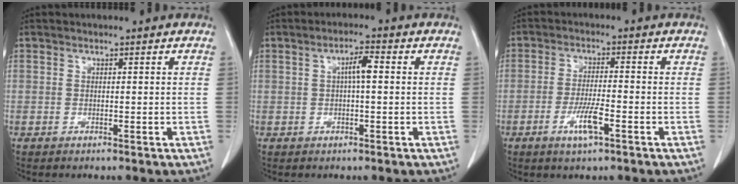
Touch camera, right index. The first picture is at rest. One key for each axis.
{"total": 3.1, "fx": 0.4, "fy": 0.4, "fz": 3.0, "tx": -0.053, "ty": 0.007, "tz": 0.005}
{"total": 5.2, "fx": -2.4, "fy": 0.5, "fz": 4.6, "tx": -0.091, "ty": -0.007, "tz": -0.045}